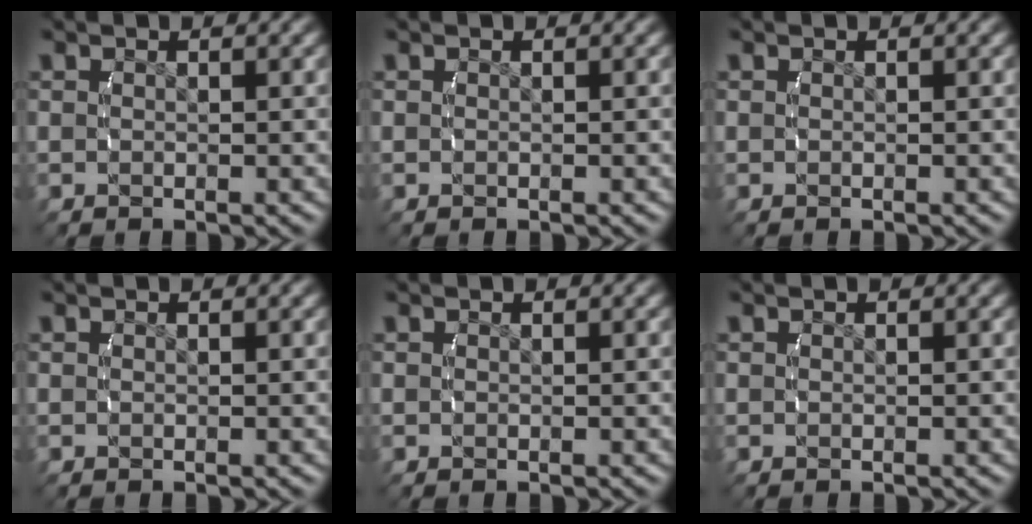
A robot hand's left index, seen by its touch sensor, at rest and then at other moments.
{"total": 0.0}
{"total": 0.0}
{"total": 0.0}
{"total": 0.0}
{"total": 0.0}